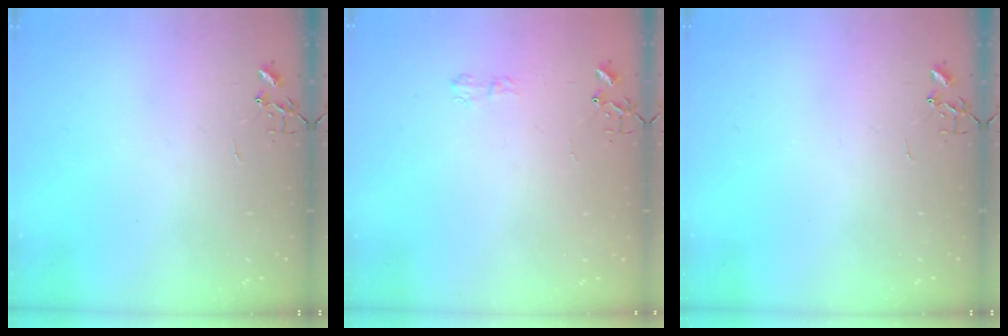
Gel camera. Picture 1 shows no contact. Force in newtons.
{"total": 5.0, "press": 5.0, "slide": 0.6}
{"total": 0.0}